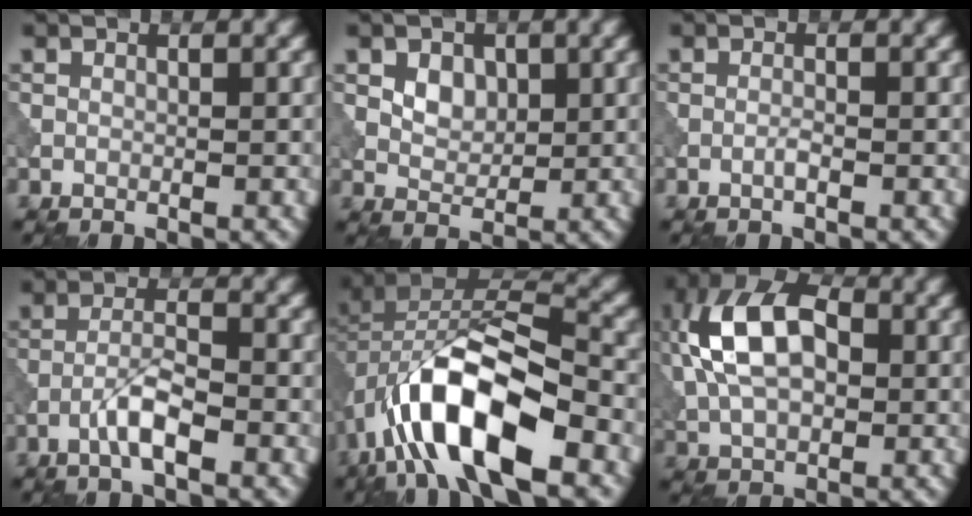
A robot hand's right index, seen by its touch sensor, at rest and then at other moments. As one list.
[{"total": 2.5, "force": [0.9, 1.8, 1.5], "torque": [-0.025, -0.007, 0.017]}, {"total": 0.8, "force": [-0.4, 0.1, 0.7], "torque": [-0.014, 0.001, -0.010]}, {"total": 3.3, "force": [-1.7, 0.7, 2.8], "torque": [-0.054, 0.009, -0.038]}, {"total": 12.5, "force": [-5.0, 5.5, 10.1], "torque": [-0.186, 0.011, -0.090]}, {"total": 10.2, "force": [1.5, 6.2, 8.0], "torque": [-0.174, 0.022, 0.014]}]